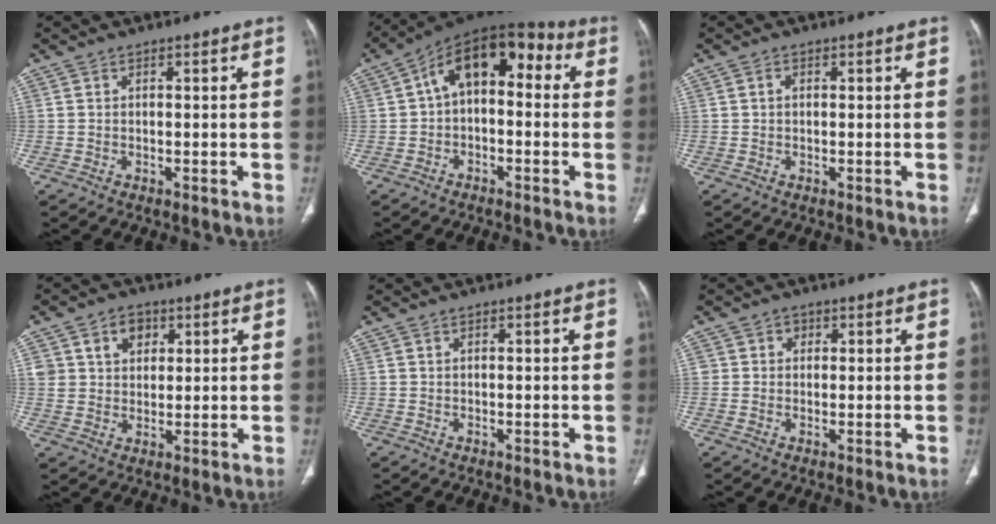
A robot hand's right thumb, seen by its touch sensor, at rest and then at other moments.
{"total": 12.8, "force": [1.5, 7.6, 10.2], "torque": [-0.120, 0.049, 0.005]}
{"total": 0.8, "force": [0.0, 0.7, 0.5], "torque": [-0.006, 0.002, -0.002]}
{"total": 6.6, "force": [2.8, 5.1, 3.0], "torque": [-0.018, -0.010, 0.047]}
{"total": 0.0}
{"total": 2.0, "force": [0.6, 1.8, 0.4], "torque": [0.010, 0.002, 0.004]}